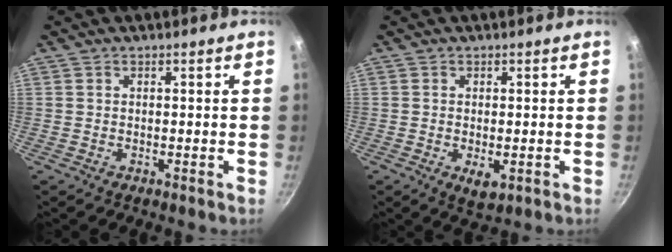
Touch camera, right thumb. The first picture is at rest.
{"total": 3.3, "force": [-0.8, 1.7, 2.7], "torque": [-0.043, -0.010, -0.008]}